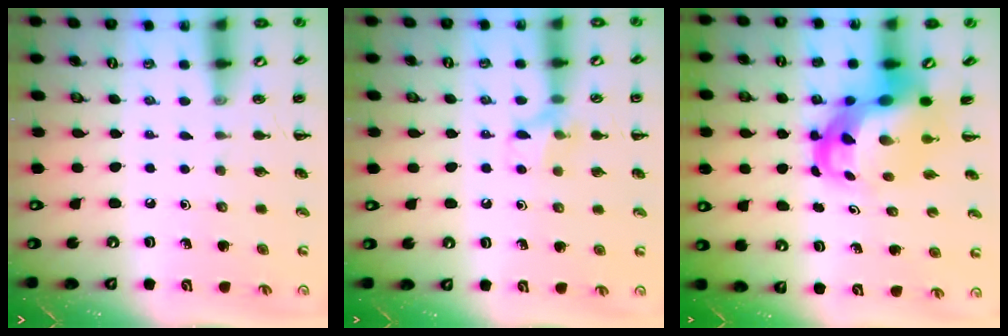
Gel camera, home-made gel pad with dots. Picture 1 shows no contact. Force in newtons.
{"total": 8.1, "press": 7.9, "slide": 1.8}
{"total": 8.1, "press": 7.7, "slide": 2.3}